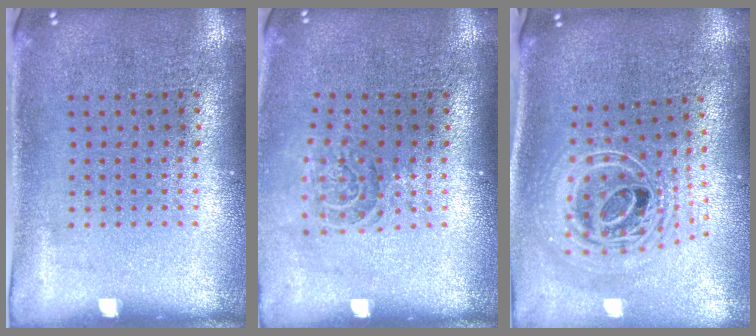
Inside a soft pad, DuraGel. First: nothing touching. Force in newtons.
{"total": 1.5, "press": 1.2, "slide": 1.0}
{"total": 2.7, "press": 1.9, "slide": 1.9}